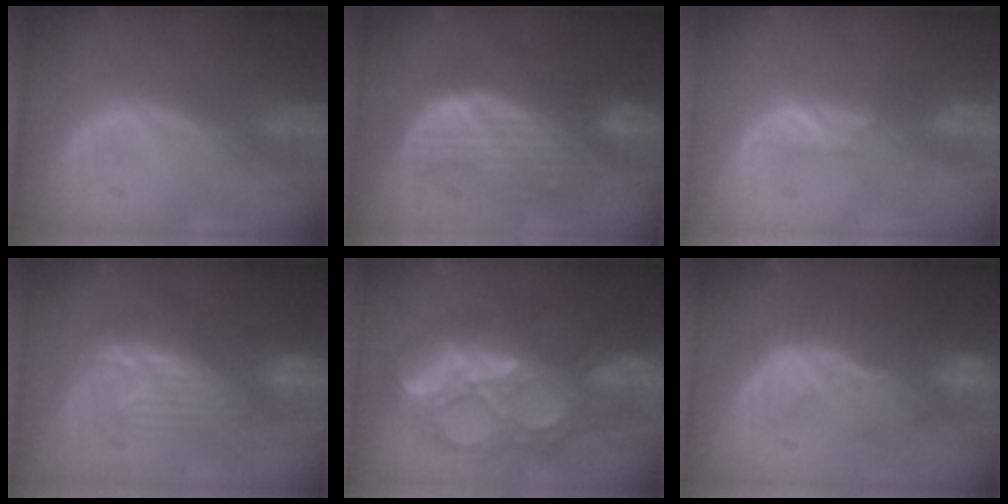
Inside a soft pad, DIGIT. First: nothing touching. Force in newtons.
{"total": 8.9, "press": 8.3, "slide": 3.2}
{"total": 2.7, "press": 2.6, "slide": 0.8}
{"total": 7.9, "press": 7.8, "slide": 1.4}
{"total": 12.2, "press": 12.1, "slide": 1.4}
{"total": 9.9, "press": 8.7, "slide": 4.7}